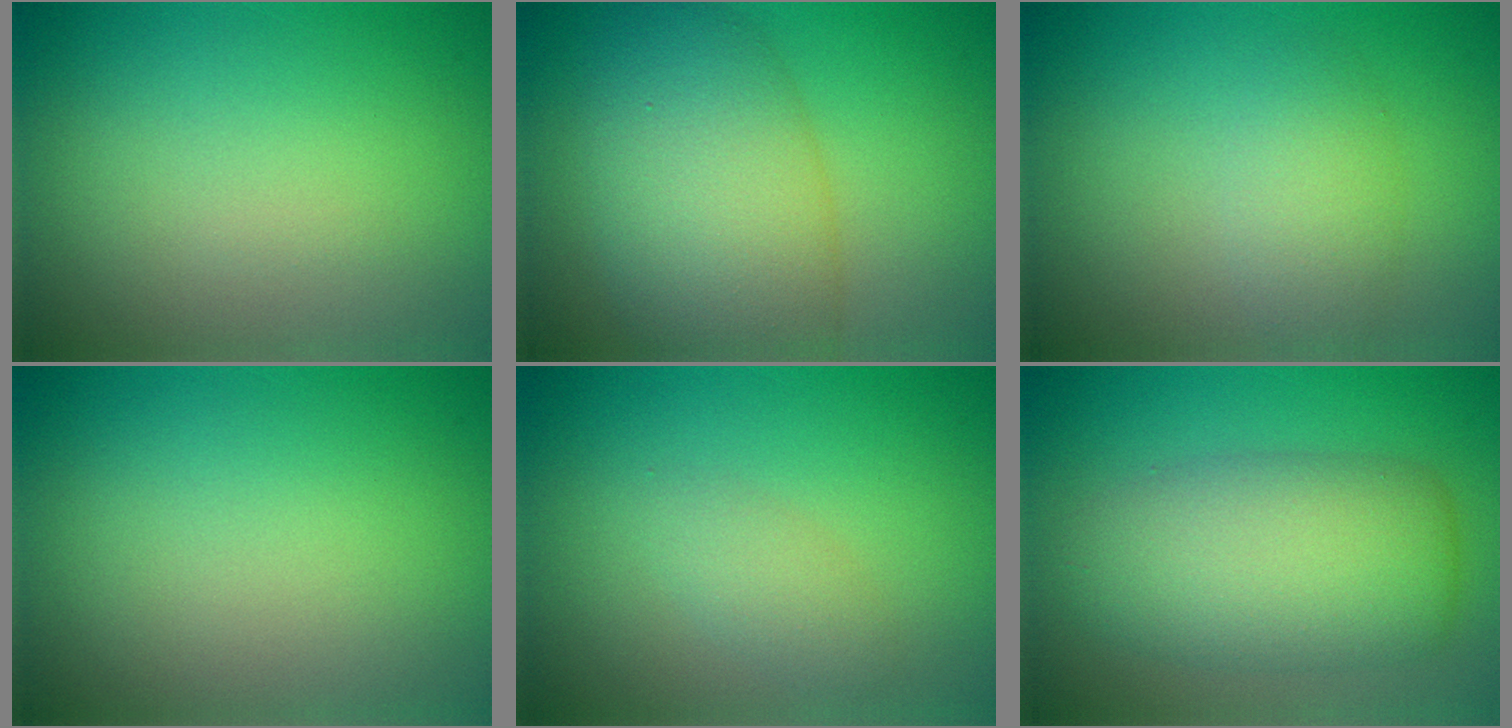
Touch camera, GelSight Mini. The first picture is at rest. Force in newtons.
{"total": 8.5, "press": 8.5, "slide": 0.2}
{"total": 2.6, "press": 2.6, "slide": 0.1}
{"total": 0.0}
{"total": 1.6, "press": 1.6, "slide": 0.0}
{"total": 7.5, "press": 7.5, "slide": 0.3}